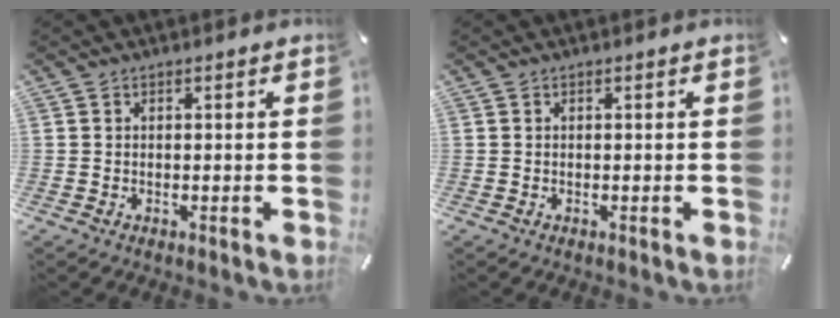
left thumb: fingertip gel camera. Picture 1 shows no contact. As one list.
[{"total": 0.0}]